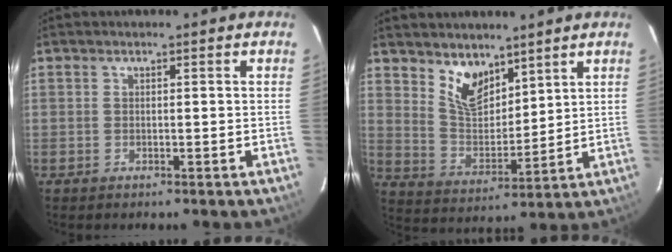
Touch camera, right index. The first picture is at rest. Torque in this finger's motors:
{"motor_torque": [0.26, 0.37, 0.09, 0.04]}